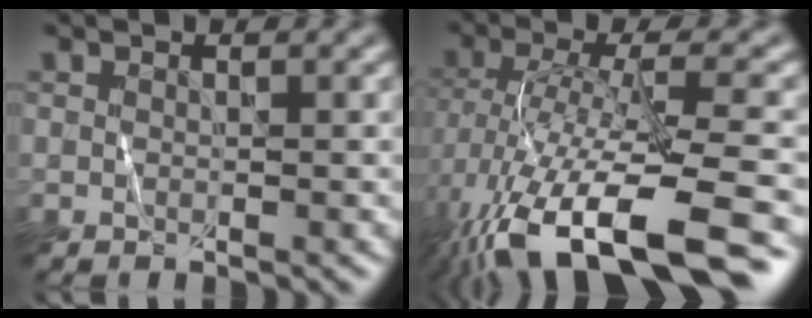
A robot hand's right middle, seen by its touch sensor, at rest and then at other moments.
{"total": 13.4, "force": [-7.7, 4.3, 10.1], "torque": [-0.210, -0.010, -0.114]}